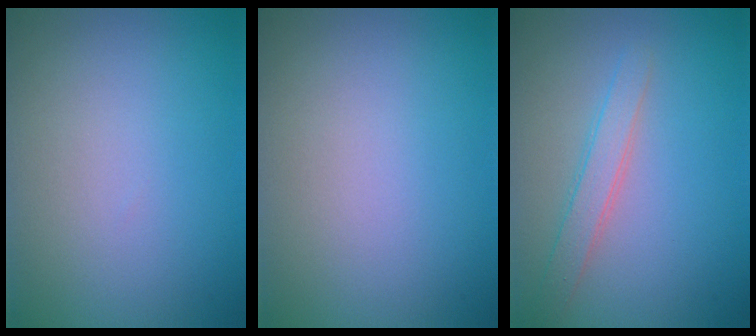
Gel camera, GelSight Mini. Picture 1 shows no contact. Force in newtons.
{"total": 0.0}
{"total": 2.3, "press": 2.3, "slide": 0.1}